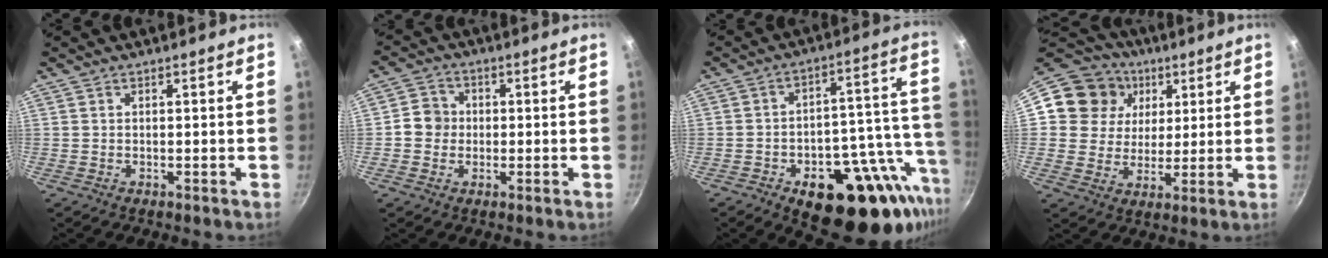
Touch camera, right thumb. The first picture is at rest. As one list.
[{"total": 5.1, "force": [-0.3, 4.8, 1.8], "torque": [-0.004, 0.010, -0.020]}, {"total": 24.5, "force": [-10.0, 12.8, 18.4], "torque": [-0.196, 0.030, -0.134]}, {"total": 14.8, "force": [5.1, 12.9, 5.1], "torque": [-0.069, 0.002, 0.079]}]